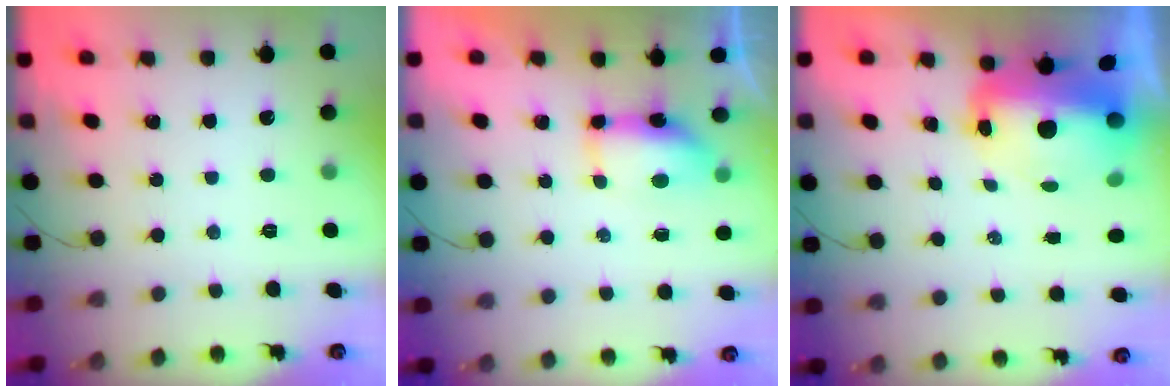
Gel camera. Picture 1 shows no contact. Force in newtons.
{"total": 7.1, "press": 7.0, "slide": 1.4}
{"total": 11.2, "press": 10.4, "slide": 4.3}